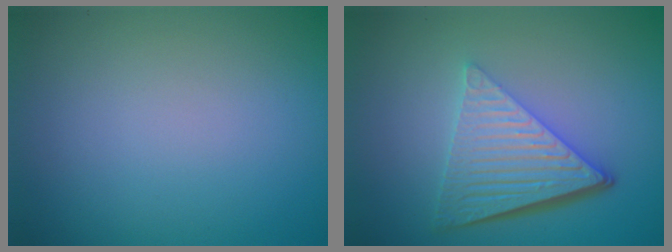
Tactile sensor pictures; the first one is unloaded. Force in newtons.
{"total": 6.6, "press": 4.4, "slide": 4.9}